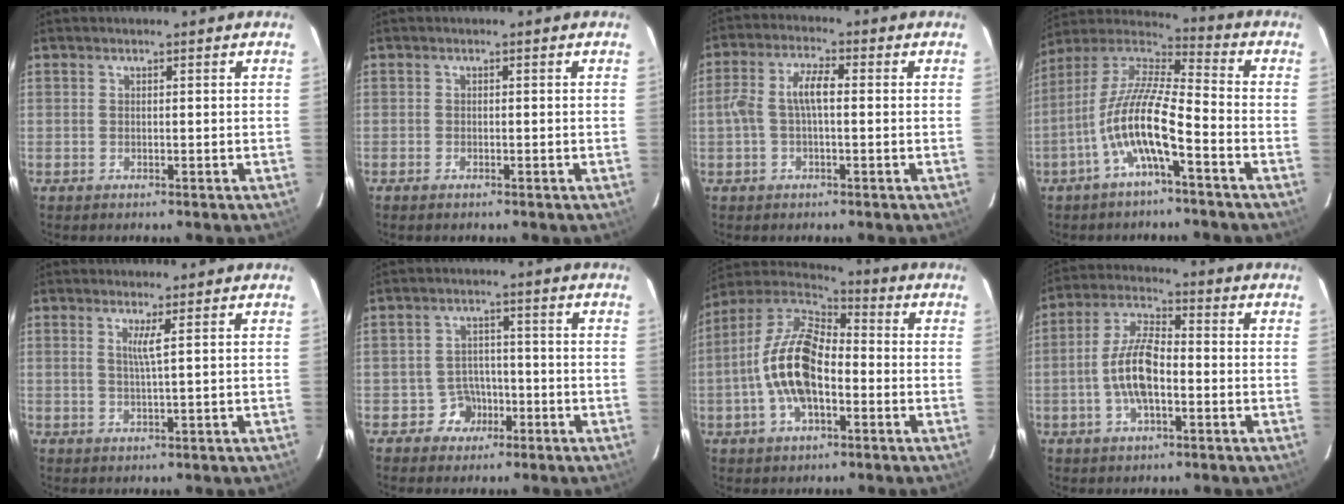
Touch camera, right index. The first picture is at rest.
{"total": 0.8, "force": [-0.8, 0.2, 0.2], "torque": [-0.007, -0.005, -0.017]}
{"total": 5.5, "force": [-0.3, 1.9, 5.2], "torque": [-0.106, 0.019, -0.003]}
{"total": 13.0, "force": [-5.3, 2.4, 11.7], "torque": [-0.228, 0.005, -0.104]}
{"total": 2.1, "force": [0.9, -0.7, 1.8], "torque": [-0.030, -0.004, 0.017]}
{"total": 4.7, "force": [-2.5, 4.0, 0.3], "torque": [-0.013, 0.021, -0.038]}
{"total": 14.6, "force": [-3.2, 7.2, 12.3], "torque": [-0.251, 0.012, -0.063]}
{"total": 9.3, "force": [-2.2, 3.5, 8.3], "torque": [-0.171, 0.012, -0.043]}